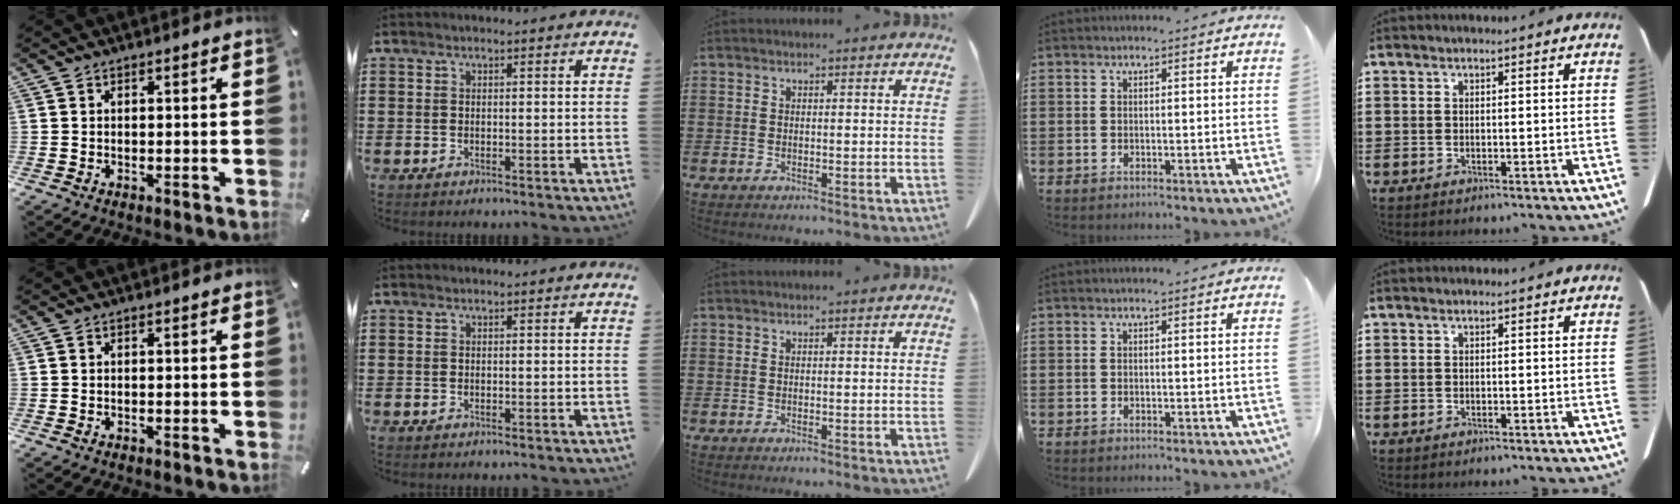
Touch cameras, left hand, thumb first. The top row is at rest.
{}